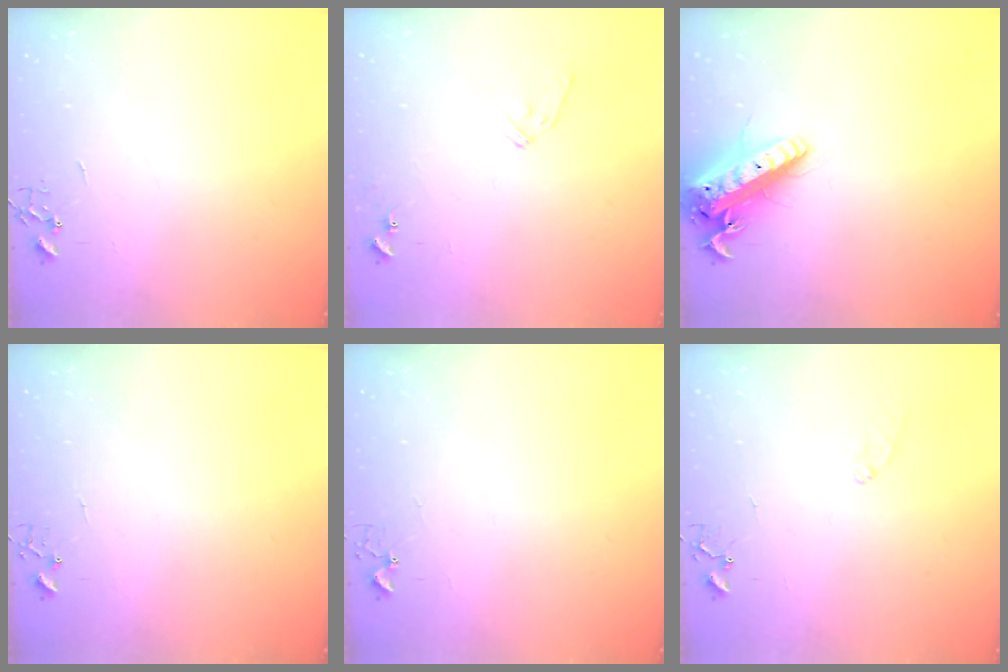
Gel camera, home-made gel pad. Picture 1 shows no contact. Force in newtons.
{"total": 8.2, "press": 8.2, "slide": 0.3}
{"total": 16.9, "press": 16.6, "slide": 3.2}
{"total": 5.0, "press": 5.0, "slide": 0.4}
{"total": 2.7, "press": 2.7, "slide": 0.2}
{"total": 7.5, "press": 7.5, "slide": 0.7}